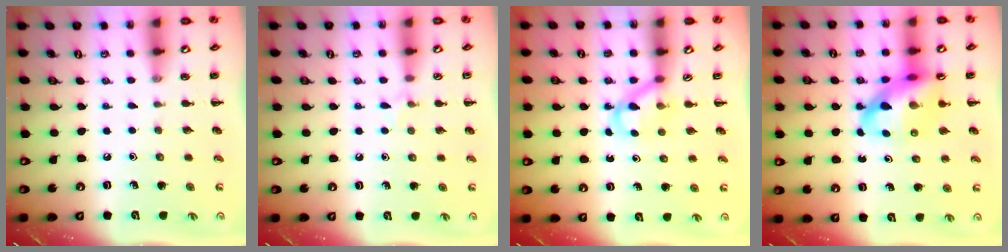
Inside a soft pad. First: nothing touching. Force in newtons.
{"total": 5.2, "press": 4.8, "slide": 1.9}
{"total": 3.3, "press": 3.1, "slide": 1.2}
{"total": 12.7, "press": 12.3, "slide": 3.3}